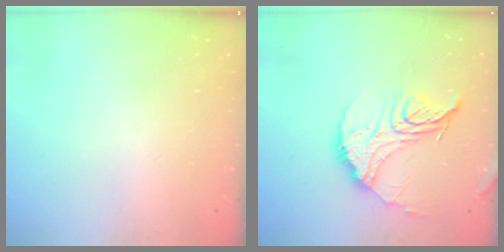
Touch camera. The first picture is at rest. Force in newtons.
{"total": 16.1, "press": 16.1, "slide": 1.1}